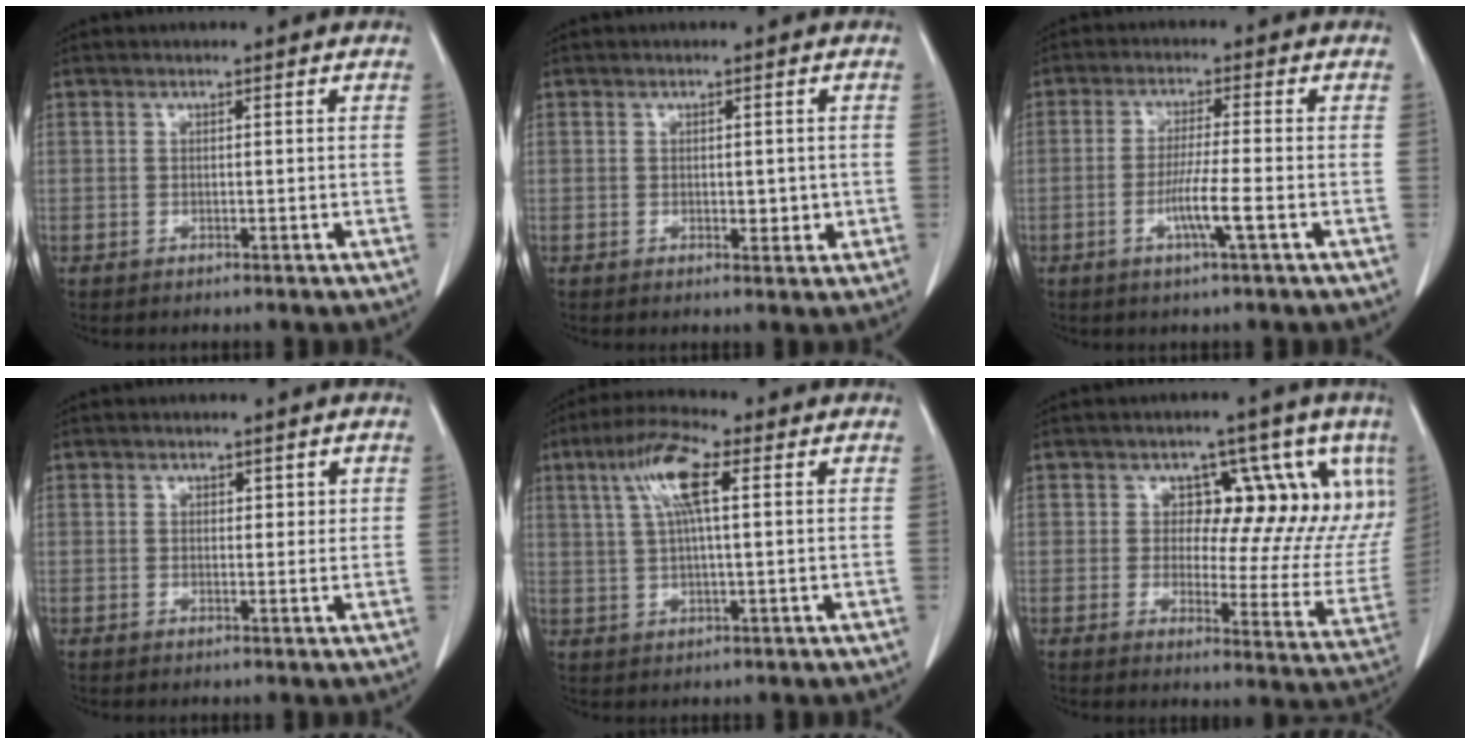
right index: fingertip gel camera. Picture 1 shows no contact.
{"total": 2.3, "force": [-0.2, 1.3, 1.9], "torque": [-0.022, -0.002, 0.002]}
{"total": 5.4, "force": [-1.9, -0.6, 5.0], "torque": [-0.092, -0.010, -0.038]}
{"total": 1.7, "force": [0.9, 1.0, 1.0], "torque": [-0.007, 0.000, 0.012]}
{"total": 8.5, "force": [3.0, 1.4, 7.8], "torque": [-0.159, 0.018, 0.056]}
{"total": 13.4, "force": [5.7, 7.7, 9.3], "torque": [-0.088, 0.006, 0.068]}